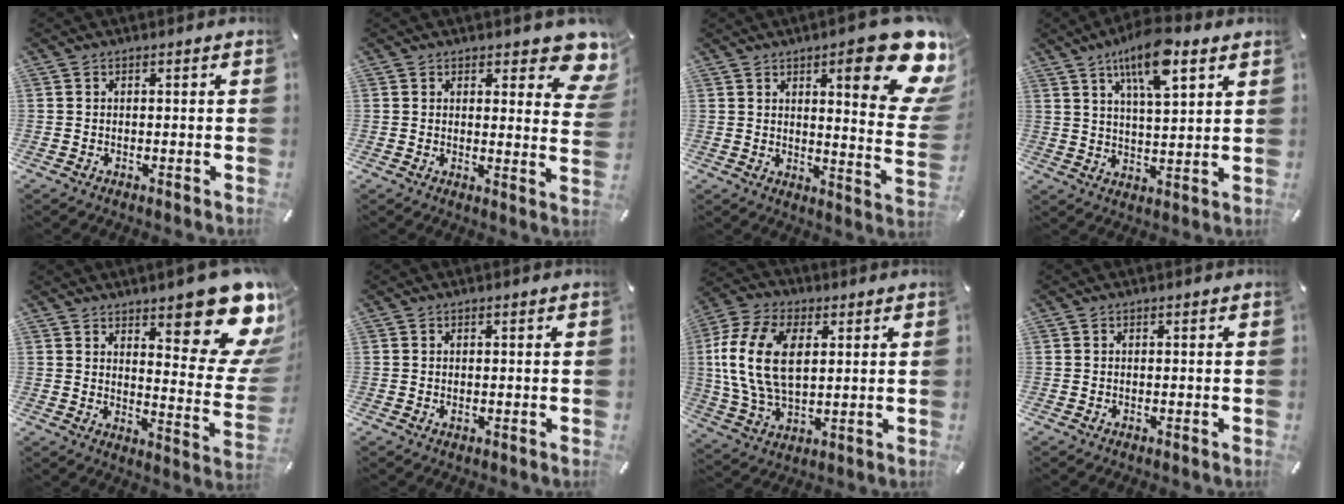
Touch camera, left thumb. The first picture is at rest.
{"total": 8.3, "force": [5.9, 3.7, 4.5], "torque": [-0.037, -0.044, 0.101]}
{"total": 20.0, "force": [10.1, 5.4, 16.4], "torque": [-0.215, -0.069, 0.151]}
{"total": 12.1, "force": [7.8, 3.8, 8.5], "torque": [-0.148, -0.023, 0.135]}
{"total": 19.0, "force": [11.6, 7.2, 13.2], "torque": [-0.144, -0.108, 0.188]}
{"total": 0.5, "force": [0.1, 0.3, 0.4], "torque": [-0.008, 0.000, 0.002]}
{"total": 15.6, "force": [3.1, 10.2, 11.5], "torque": [-0.272, 0.011, 0.053]}
{"total": 0.0}